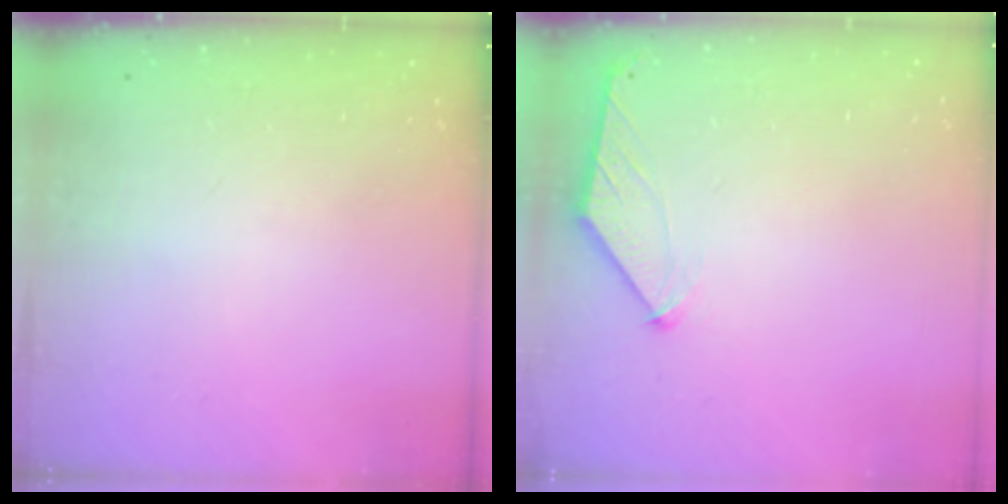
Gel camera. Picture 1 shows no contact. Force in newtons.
{"total": 0.5, "press": 0.4, "slide": 0.3}